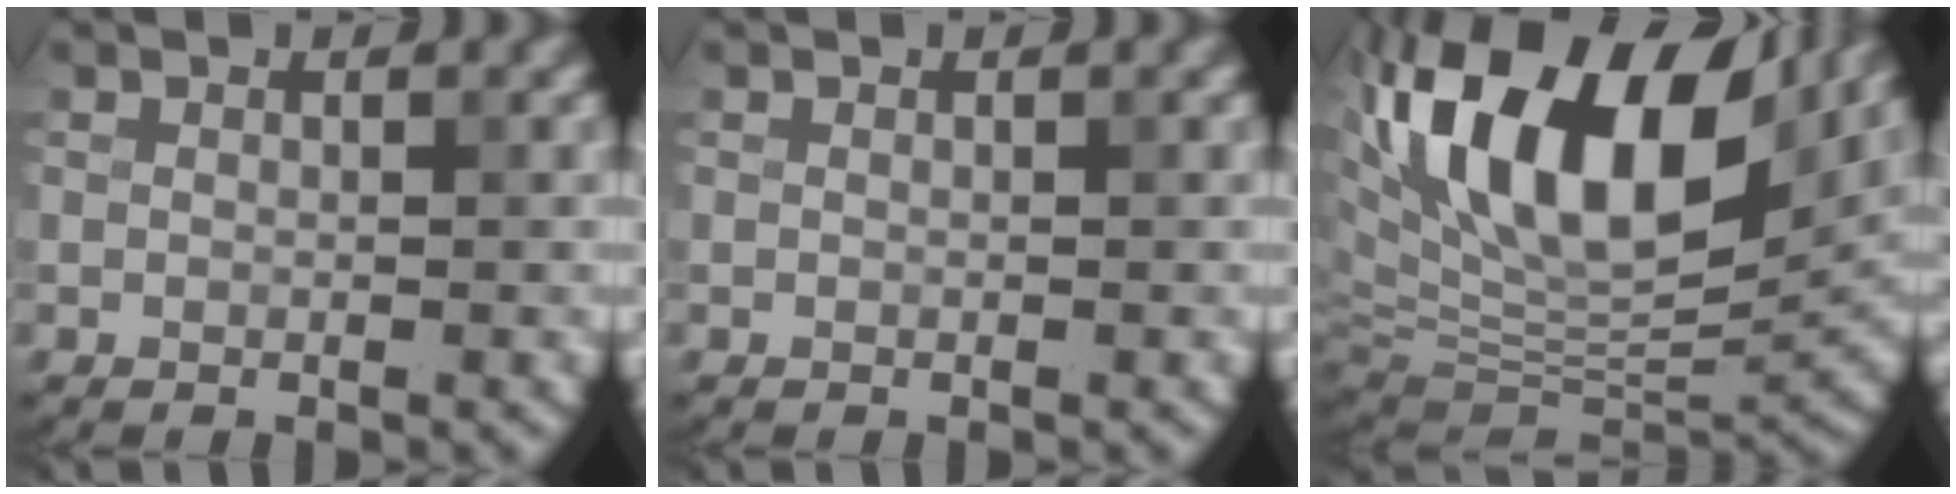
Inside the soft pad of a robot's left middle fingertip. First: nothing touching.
{"total": 0.0}
{"total": 17.6, "force": [6.7, 8.6, 13.8], "torque": [-0.261, 0.037, 0.108]}